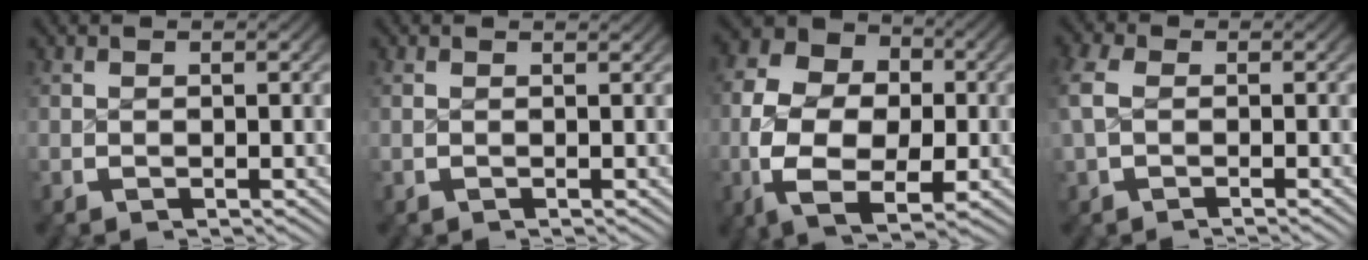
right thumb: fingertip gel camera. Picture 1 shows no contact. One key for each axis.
{"total": 0.6, "fx": 0.3, "fy": -0.4, "fz": 0.3, "tx": -0.004, "ty": -0.001, "tz": 0.003}
{"total": 13.8, "fx": -1.0, "fy": 10.1, "fz": 9.3, "tx": -0.191, "ty": -0.034, "tz": -0.010}
{"total": 2.9, "fx": -0.6, "fy": 1.8, "fz": 2.2, "tx": -0.052, "ty": 0.000, "tz": -0.006}